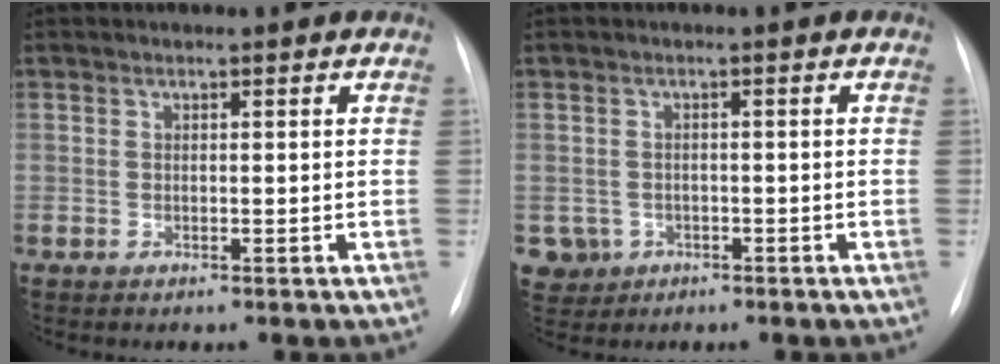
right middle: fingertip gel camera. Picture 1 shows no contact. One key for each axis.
{"total": 4.0, "fx": -1.6, "fy": 3.7, "fz": 0.2, "tx": -0.004, "ty": 0.007, "tz": -0.023}